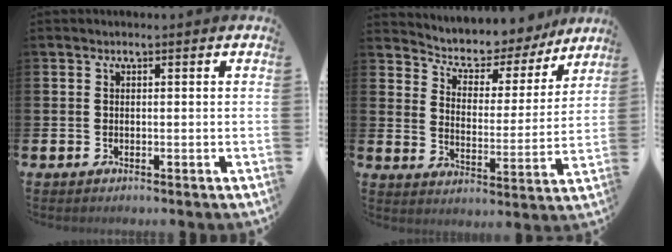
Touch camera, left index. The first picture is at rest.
{"total": 6.3, "force": [5.9, 2.2, 0.8], "torque": [-0.039, -0.051, 0.096]}